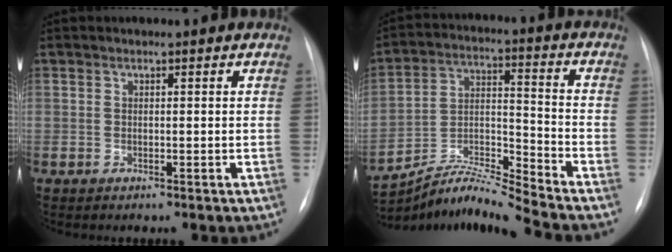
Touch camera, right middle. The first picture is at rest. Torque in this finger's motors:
{"motor_torque": [-0.53, -0.92, -0.13, 0.00]}